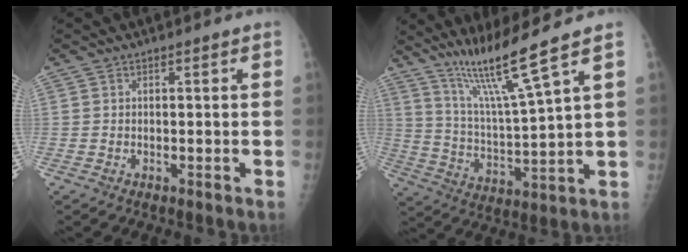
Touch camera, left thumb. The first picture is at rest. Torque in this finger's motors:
{"motor_torque": [1.12, -0.63, -0.08, -0.45, 0.09]}